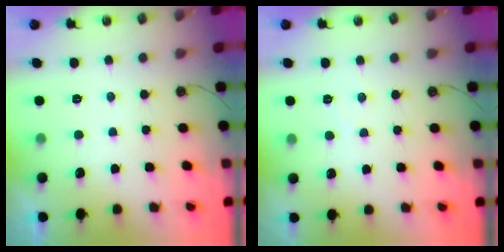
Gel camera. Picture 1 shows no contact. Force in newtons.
{"total": 4.6, "press": 4.6, "slide": 0.7}